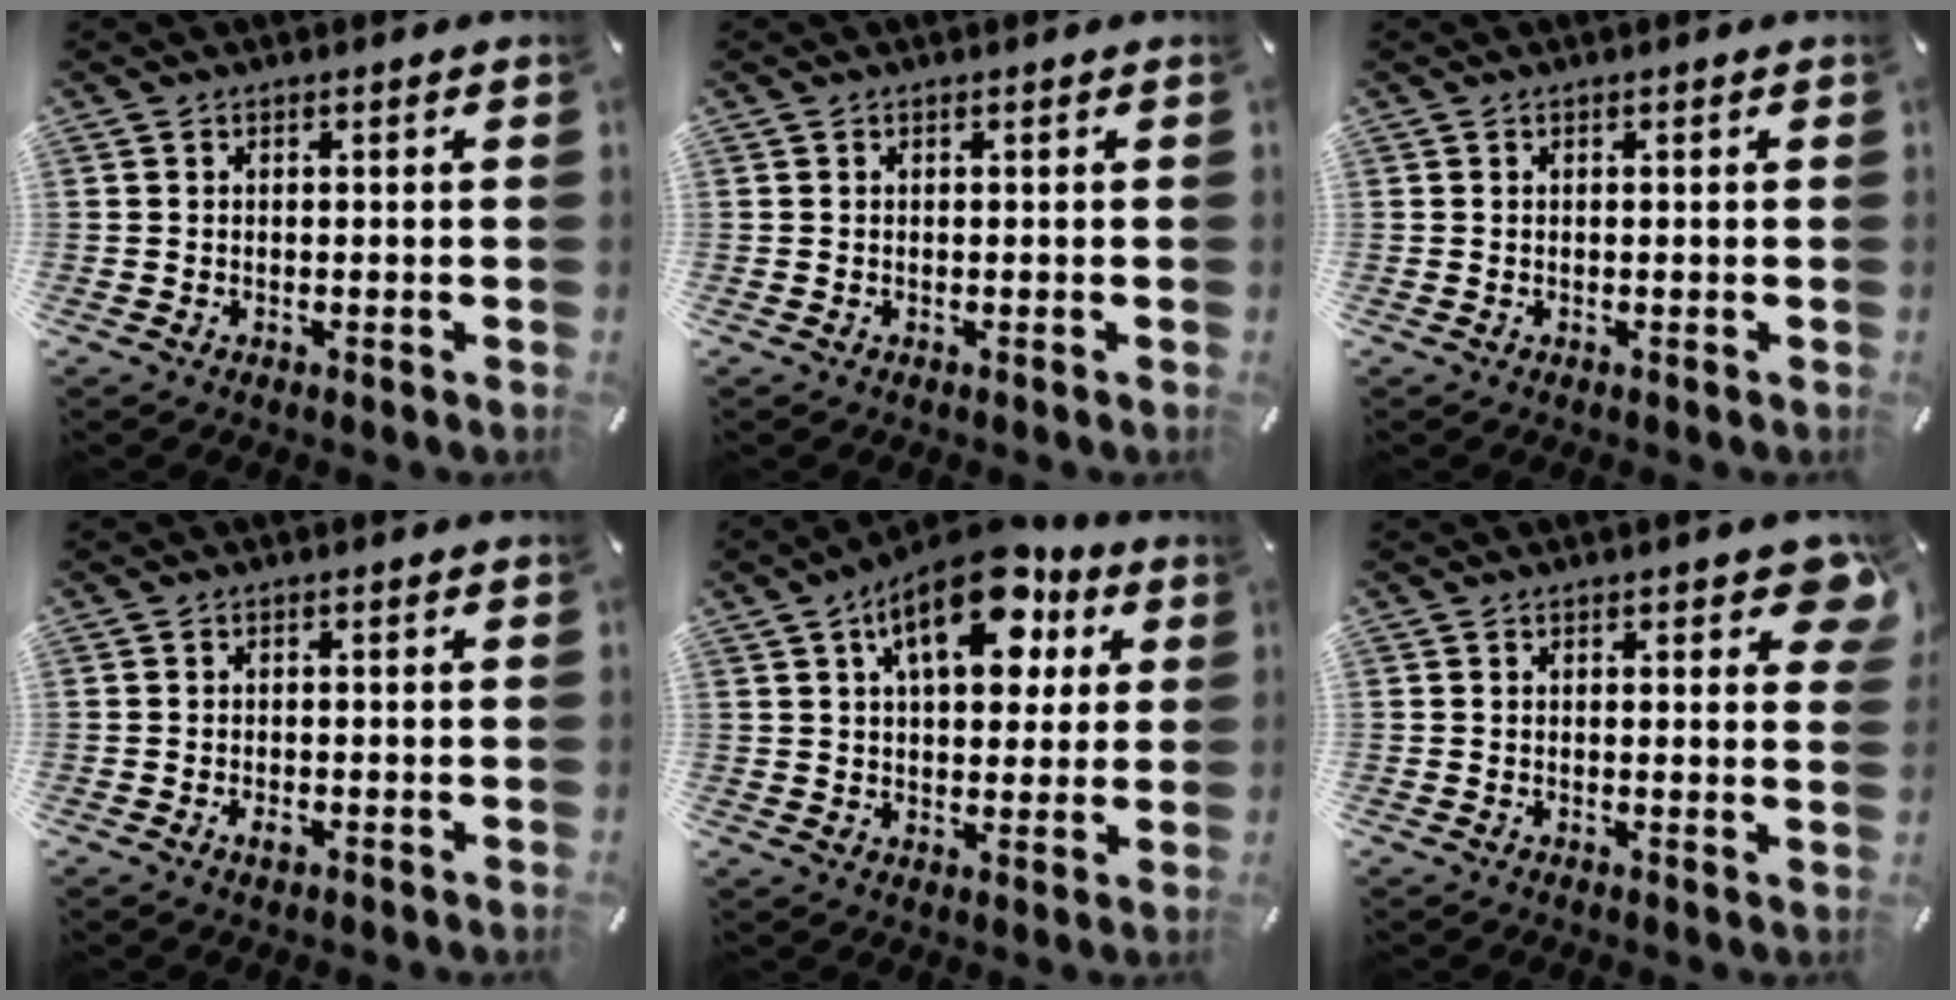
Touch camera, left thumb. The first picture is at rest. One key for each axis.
{"total": 0.0}
{"total": 0.0}
{"total": 1.9, "fx": -0.8, "fy": 0.9, "fz": 1.4, "tx": -0.034, "ty": -0.001, "tz": -0.016}
{"total": 16.2, "fx": 7.7, "fy": 8.8, "fz": 11.2, "tx": -0.161, "ty": -0.026, "tz": 0.128}
{"total": 5.2, "fx": 2.8, "fy": 2.1, "fz": 3.8, "tx": -0.042, "ty": -0.011, "tz": 0.044}